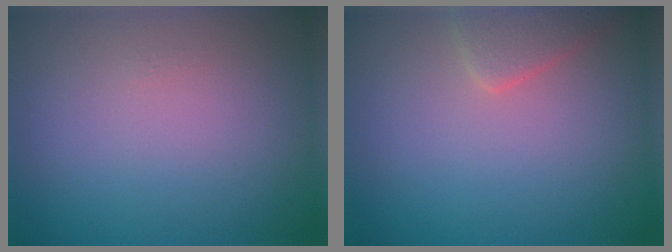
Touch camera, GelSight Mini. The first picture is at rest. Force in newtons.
{"total": 2.2, "press": 2.2, "slide": 0.2}